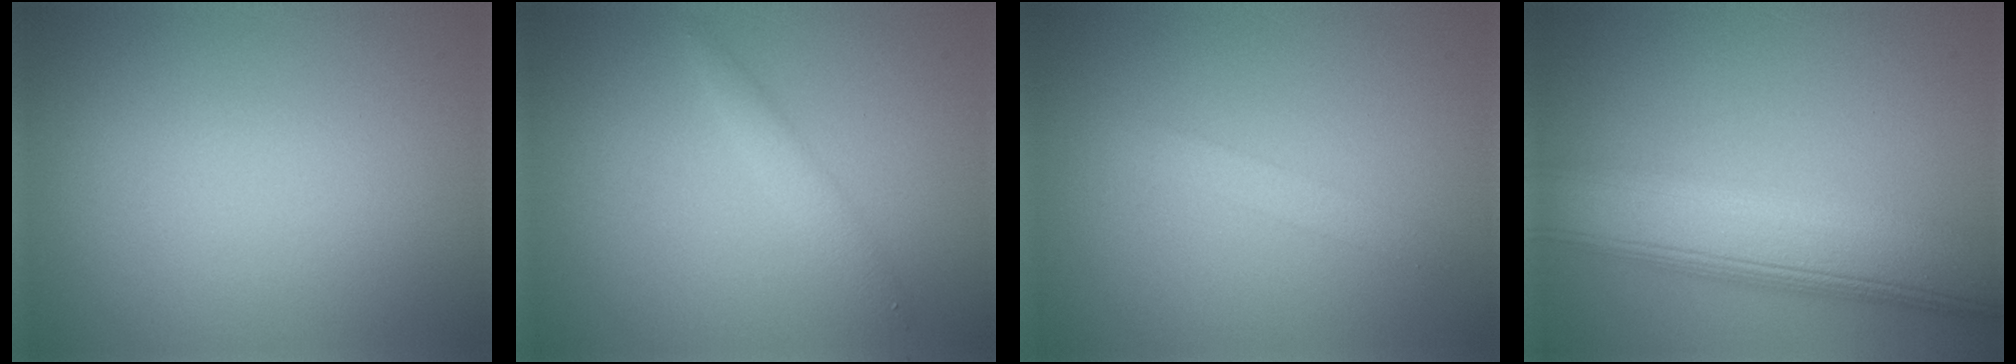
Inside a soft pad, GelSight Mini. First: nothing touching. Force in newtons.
{"total": 1.5, "press": 1.5, "slide": 0.0}
{"total": 1.3, "press": 1.3, "slide": 0.1}
{"total": 9.9, "press": 9.9, "slide": 0.7}